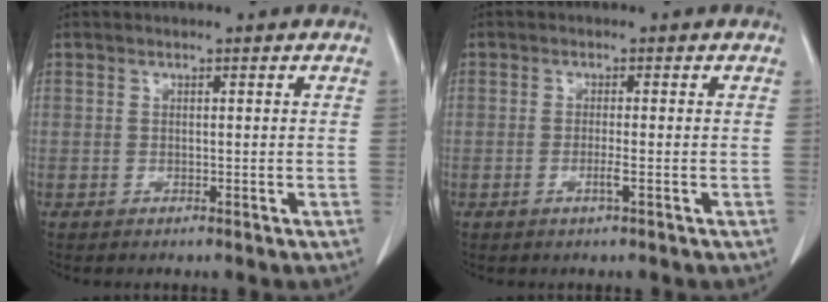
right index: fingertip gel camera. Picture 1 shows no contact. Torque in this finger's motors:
{"motor_torque": [-0.14, 0.01, -0.03, -0.01]}